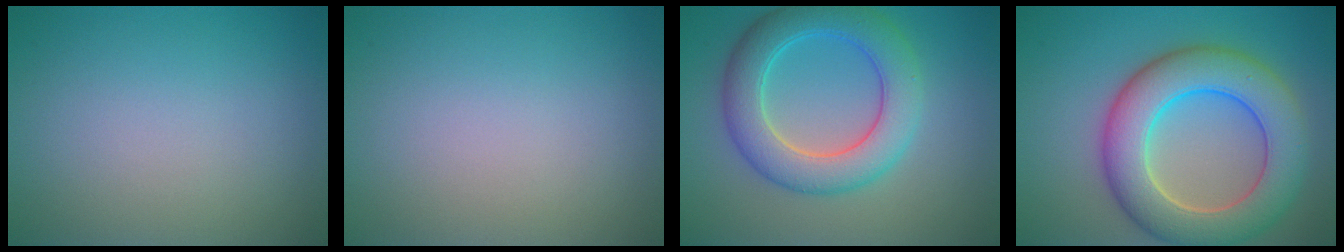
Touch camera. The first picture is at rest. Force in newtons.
{"total": 0.0}
{"total": 6.6, "press": 6.6, "slide": 0.2}
{"total": 9.2, "press": 9.2, "slide": 0.6}